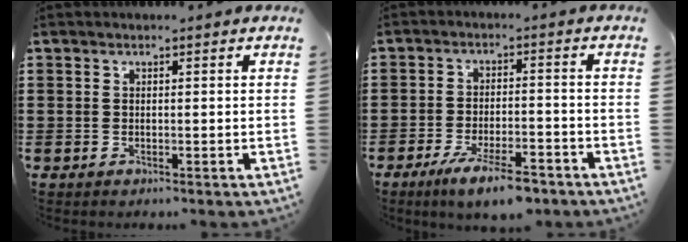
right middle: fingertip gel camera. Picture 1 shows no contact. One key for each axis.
{"total": 6.6, "fx": -4.8, "fy": 1.2, "fz": 4.4, "tx": -0.078, "ty": -0.002, "tz": -0.085}